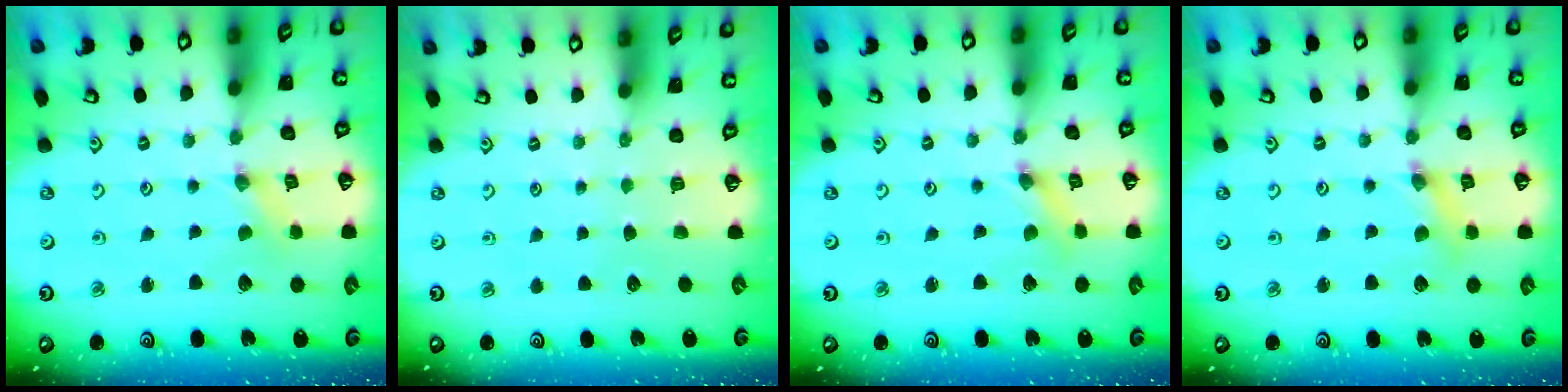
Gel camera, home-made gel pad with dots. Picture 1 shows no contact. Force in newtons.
{"total": 0.0}
{"total": 1.6, "press": 1.5, "slide": 0.3}
{"total": 3.8, "press": 3.7, "slide": 0.6}